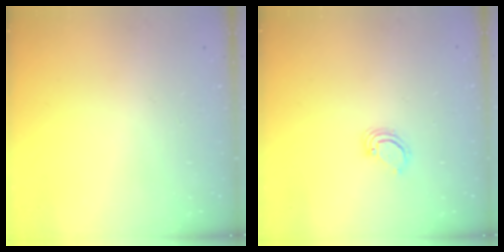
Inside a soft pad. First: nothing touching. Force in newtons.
{"total": 2.8, "press": 2.8, "slide": 0.3}